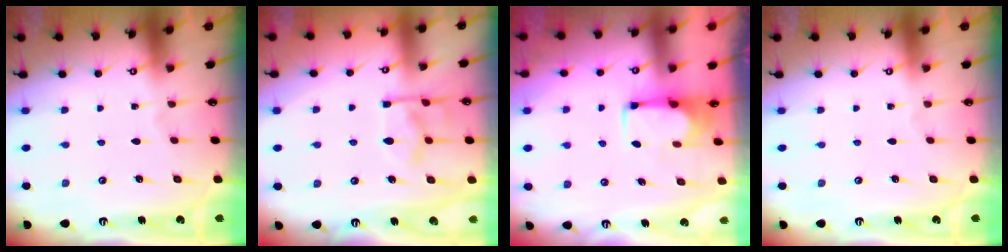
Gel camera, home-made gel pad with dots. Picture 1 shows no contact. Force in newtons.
{"total": 7.3, "press": 7.1, "slide": 1.4}
{"total": 1.8, "press": 1.7, "slide": 0.5}
{"total": 0.0}